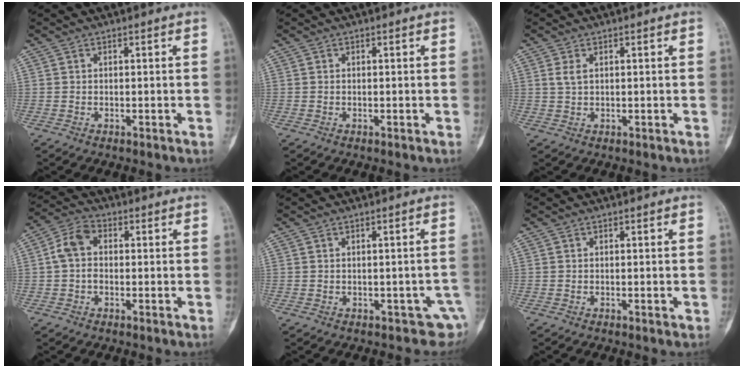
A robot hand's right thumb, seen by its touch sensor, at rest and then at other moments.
{"total": 0.0}
{"total": 1.9, "force": [0.6, 1.0, 1.4], "torque": [-0.035, 0.006, 0.018]}
{"total": 5.8, "force": [0.2, 4.2, 4.1], "torque": [-0.076, 0.022, -0.008]}
{"total": 3.6, "force": [-1.1, 2.4, 2.3], "torque": [0.000, 0.010, -0.010]}
{"total": 0.7, "force": [-0.2, 0.2, 0.6], "torque": [-0.006, -0.001, -0.003]}